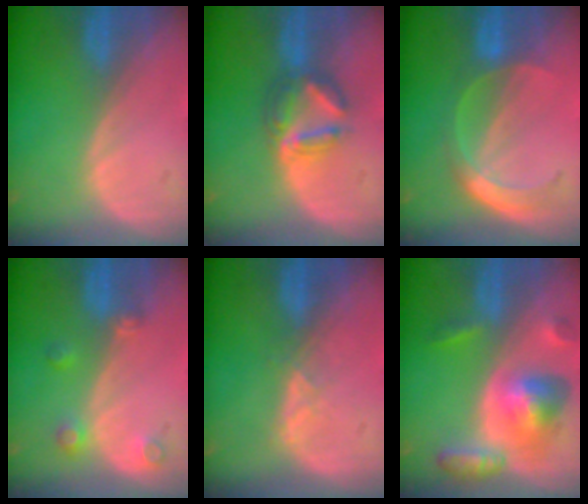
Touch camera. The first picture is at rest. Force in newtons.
{"total": 5.9, "press": 5.4, "slide": 2.5}
{"total": 5.8, "press": 5.1, "slide": 2.6}
{"total": 3.4, "press": 3.0, "slide": 1.5}
{"total": 2.0, "press": 1.9, "slide": 0.7}
{"total": 8.3, "press": 8.2, "slide": 0.7}